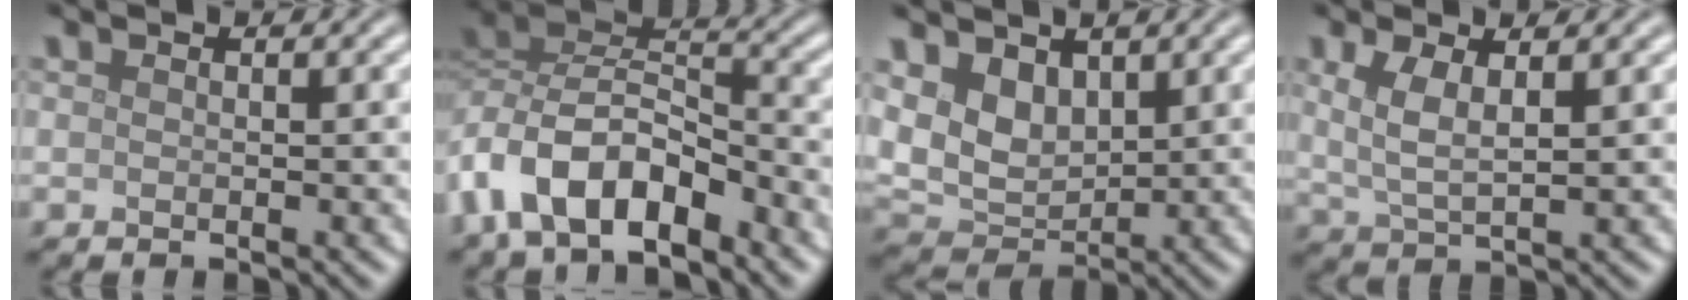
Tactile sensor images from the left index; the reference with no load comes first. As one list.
[{"total": 9.1, "force": [-5.1, 4.5, 6.0], "torque": [-0.101, 0.006, -0.106]}, {"total": 4.8, "force": [1.8, 3.5, 2.8], "torque": [-0.065, -0.010, 0.035]}, {"total": 3.3, "force": [1.1, 1.3, 2.8], "torque": [-0.062, -0.002, 0.026]}]